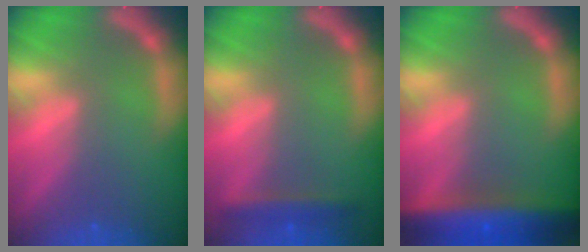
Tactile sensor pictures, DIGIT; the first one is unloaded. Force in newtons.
{"total": 2.4}
{"total": 9.6}